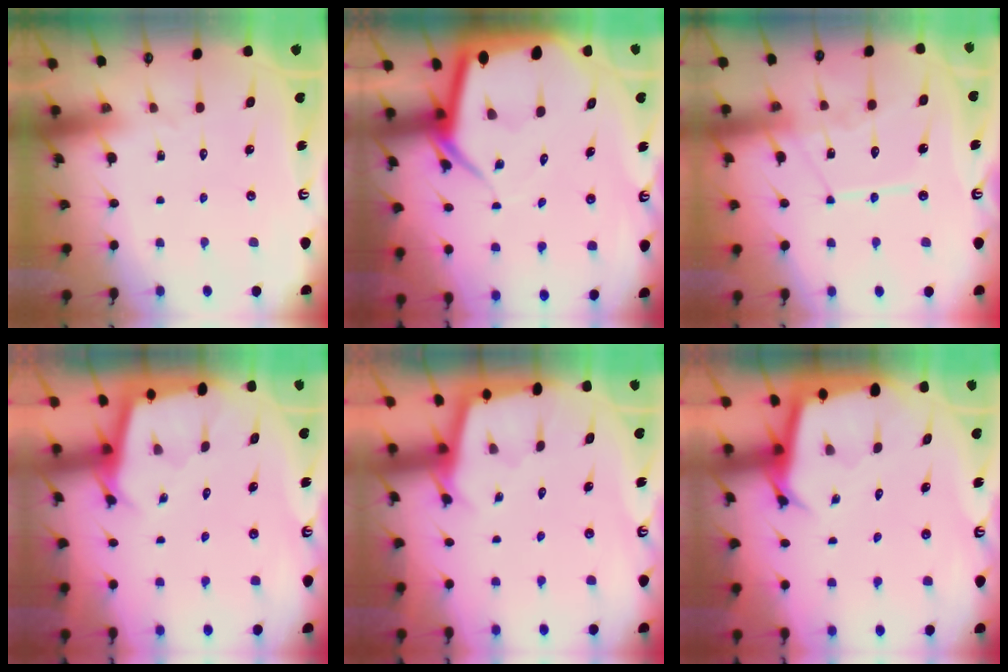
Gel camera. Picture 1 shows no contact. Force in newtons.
{"total": 8.7, "press": 8.7, "slide": 0.9}
{"total": 11.6, "press": 11.6, "slide": 1.2}
{"total": 2.2, "press": 2.2, "slide": 0.2}
{"total": 2.5, "press": 2.5, "slide": 0.2}
{"total": 3.0, "press": 3.0, "slide": 0.2}